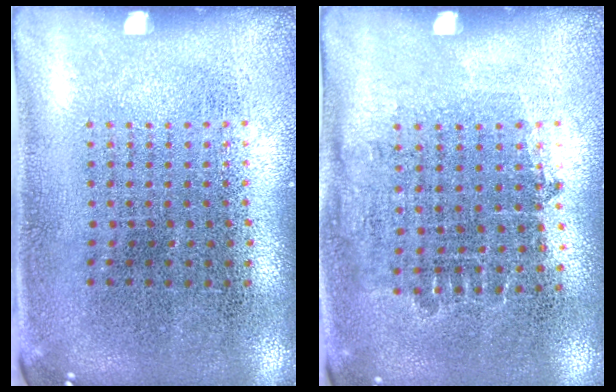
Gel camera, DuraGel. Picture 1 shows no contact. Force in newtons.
{"total": 0.7, "press": 0.7, "slide": 0.3}